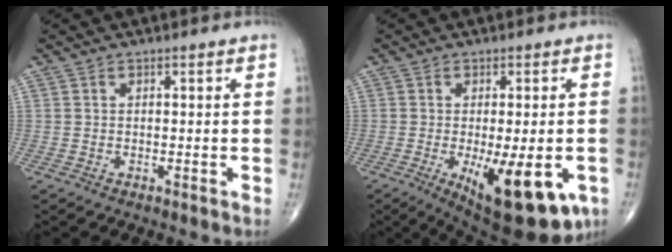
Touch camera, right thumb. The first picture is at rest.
{"total": 16.3, "force": [-5.8, 6.0, 14.0], "torque": [-0.164, -0.013, -0.065]}